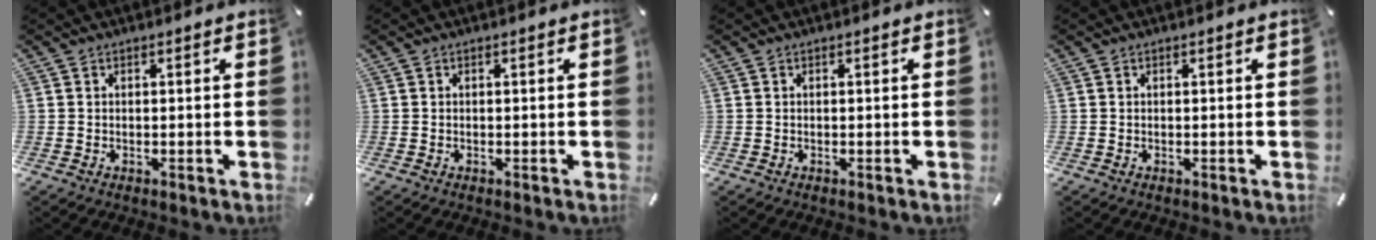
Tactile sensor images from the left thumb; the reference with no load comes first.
{"total": 0.0}
{"total": 0.0}
{"total": 0.0}